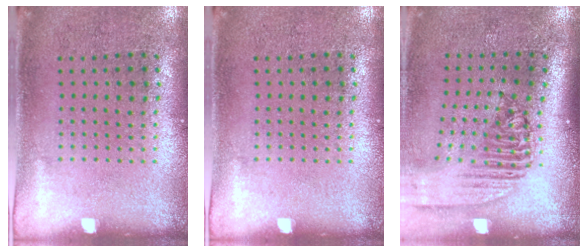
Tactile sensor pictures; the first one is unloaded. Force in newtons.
{"total": 0.0}
{"total": 2.3, "press": 1.7, "slide": 1.5}